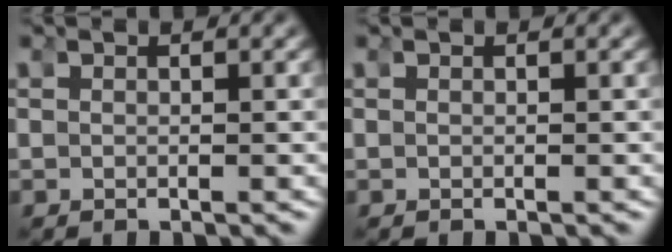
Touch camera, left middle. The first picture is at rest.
{"total": 0.0}